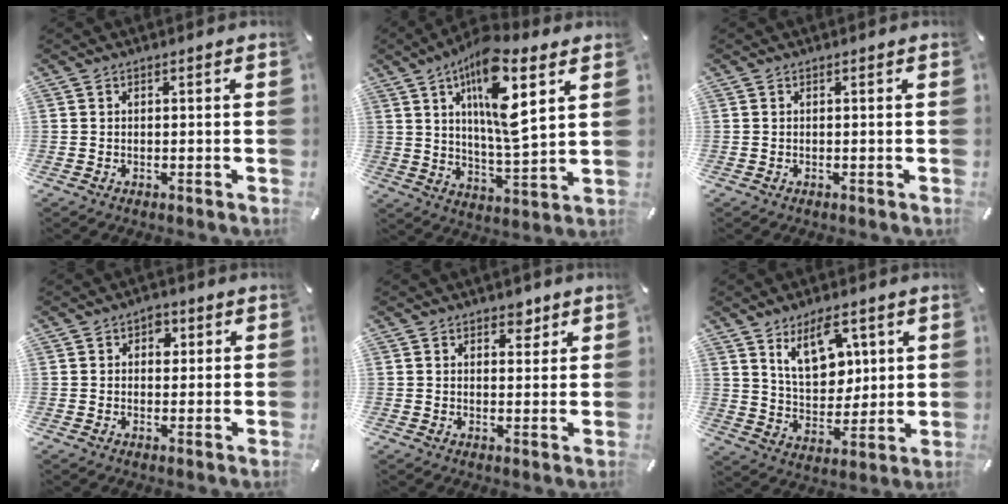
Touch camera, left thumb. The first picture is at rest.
{"total": 14.8, "force": [7.5, 4.3, 12.0], "torque": [-0.219, -0.029, 0.123]}
{"total": 0.0}
{"total": 2.8, "force": [0.8, 2.3, 1.4], "torque": [-0.001, -0.004, 0.004]}
{"total": 3.5, "force": [2.4, 2.4, 1.0], "torque": [0.005, -0.010, 0.035]}
{"total": 12.0, "force": [6.6, 7.5, 6.6], "torque": [-0.107, -0.019, 0.120]}